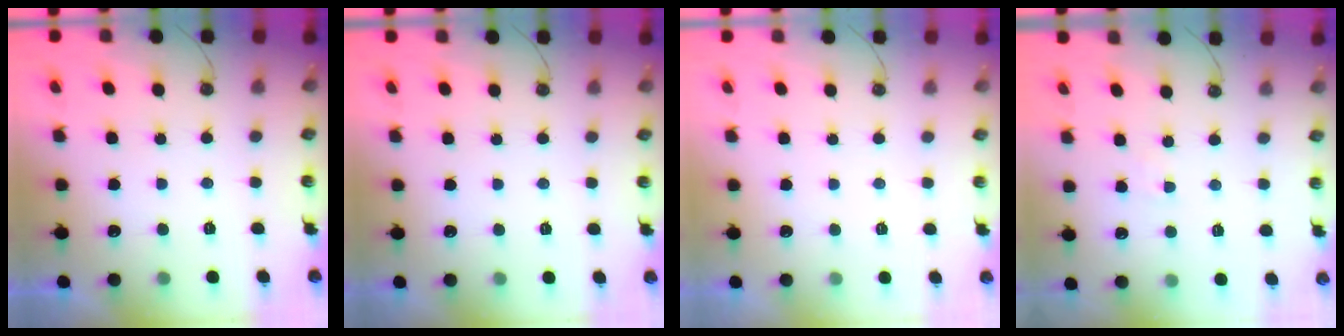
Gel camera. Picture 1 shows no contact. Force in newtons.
{"total": 0.0}
{"total": 0.0}
{"total": 3.8, "press": 3.8, "slide": 0.3}